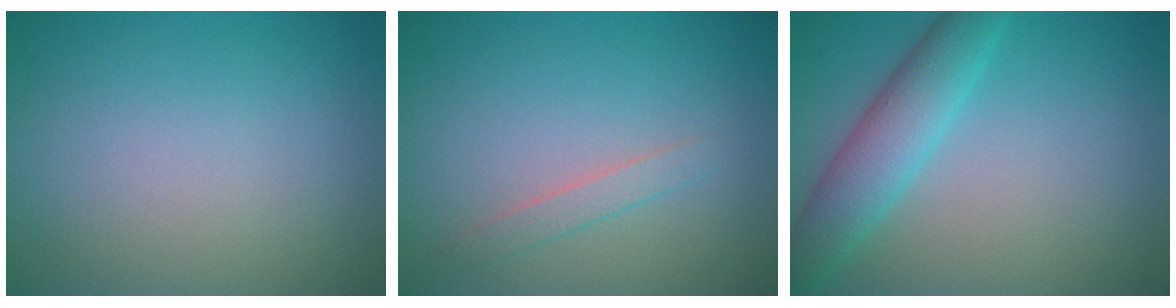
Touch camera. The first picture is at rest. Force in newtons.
{"total": 1.4, "press": 1.4, "slide": 0.0}
{"total": 4.8, "press": 4.8, "slide": 0.2}